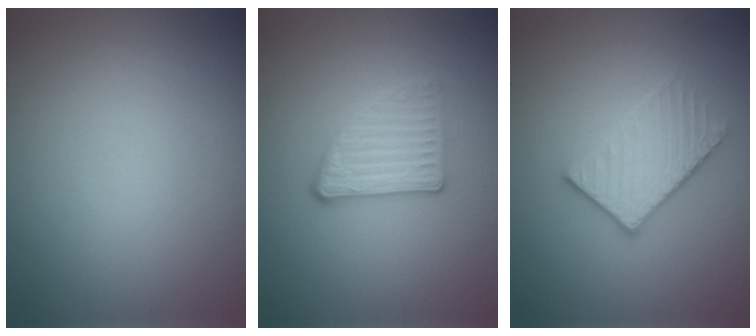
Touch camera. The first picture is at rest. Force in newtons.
{"total": 2.9, "press": 2.5, "slide": 1.4}
{"total": 3.2, "press": 3.0, "slide": 1.1}